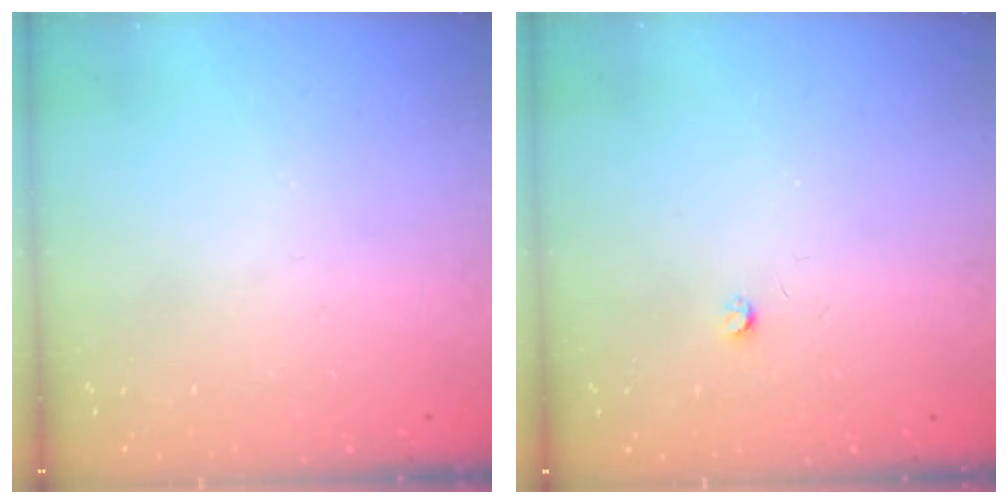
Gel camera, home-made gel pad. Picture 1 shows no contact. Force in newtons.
{"total": 2.5, "press": 2.5, "slide": 0.4}